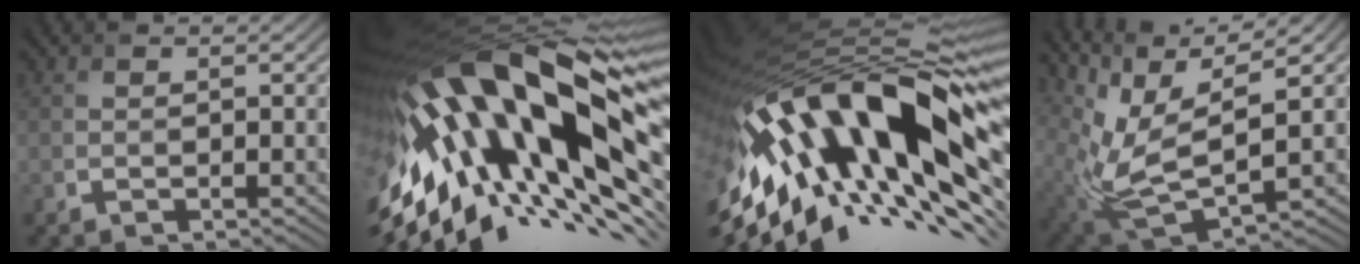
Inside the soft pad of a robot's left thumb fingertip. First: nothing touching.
{"total": 21.2, "force": [-3.0, 8.6, 19.1], "torque": [-0.351, -0.056, -0.050]}
{"total": 19.9, "force": [-4.8, 7.7, 17.8], "torque": [-0.305, -0.041, -0.086]}
{"total": 11.1, "force": [2.8, 4.0, 9.9], "torque": [-0.236, -0.009, 0.068]}